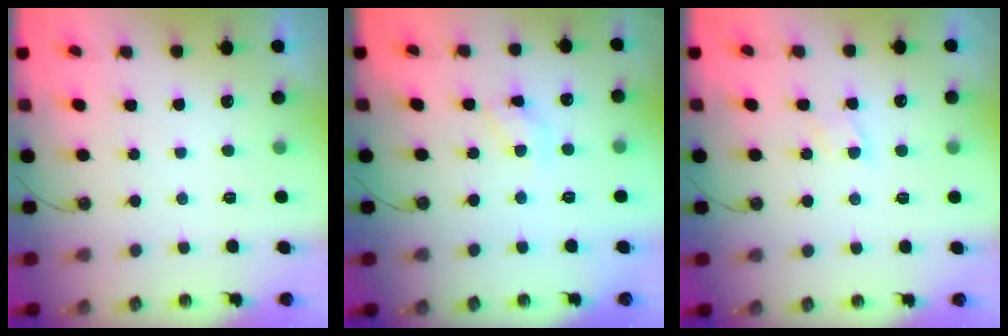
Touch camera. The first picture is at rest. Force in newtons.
{"total": 7.3, "press": 7.3, "slide": 0.4}
{"total": 3.9, "press": 3.9, "slide": 0.5}